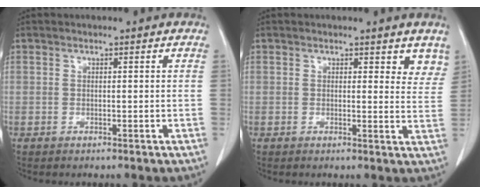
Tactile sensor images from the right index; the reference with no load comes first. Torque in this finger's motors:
{"motor_torque": [-0.02, 0.30, 0.03, 0.00]}